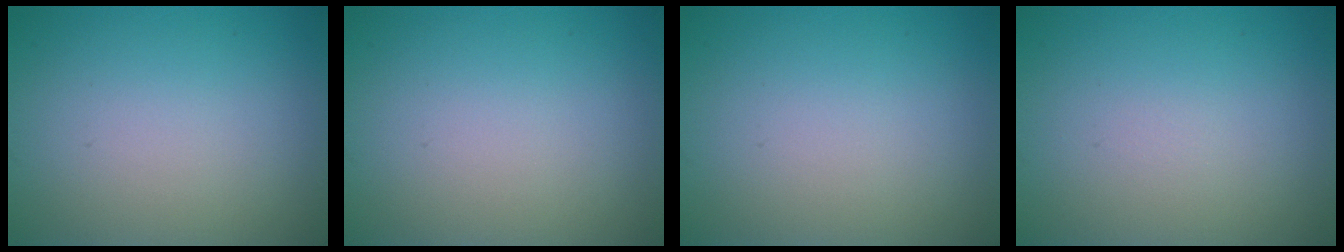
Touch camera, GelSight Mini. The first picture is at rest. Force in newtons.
{"total": 0.0}
{"total": 0.0}
{"total": 0.0}